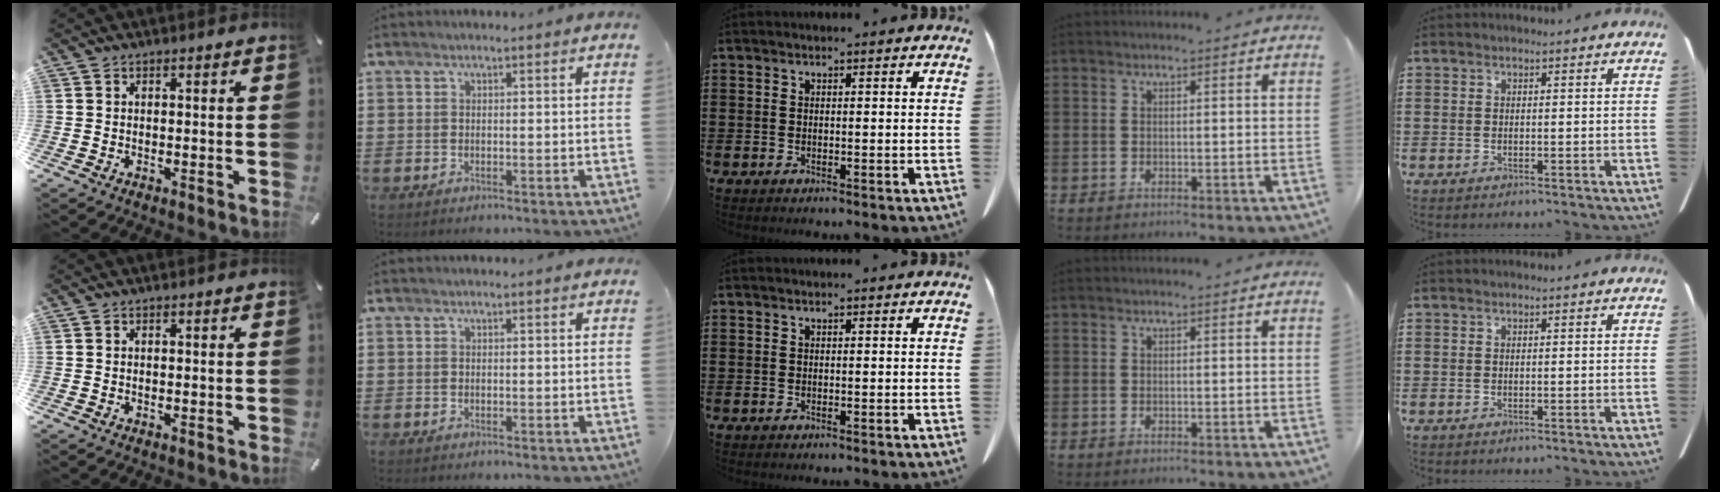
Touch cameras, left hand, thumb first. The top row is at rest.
{}